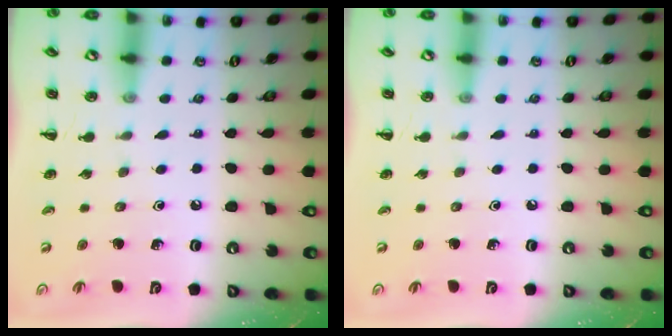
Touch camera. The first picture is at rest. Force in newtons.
{"total": 0.0}